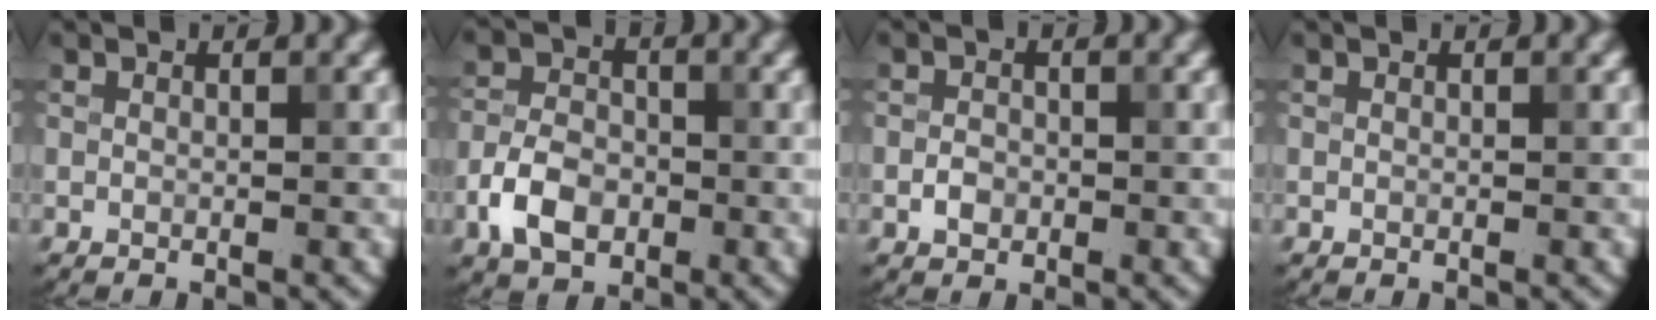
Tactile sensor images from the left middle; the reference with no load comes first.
{"total": 4.6, "force": [-1.9, 3.1, 2.8], "torque": [-0.056, 0.002, -0.041]}
{"total": 1.5, "force": [-0.6, 1.1, 0.8], "torque": [-0.013, 0.001, -0.013]}
{"total": 0.0}